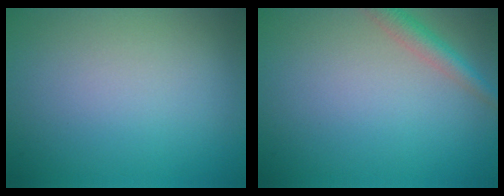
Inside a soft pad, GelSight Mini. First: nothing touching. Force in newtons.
{"total": 2.4, "press": 2.4, "slide": 0.1}